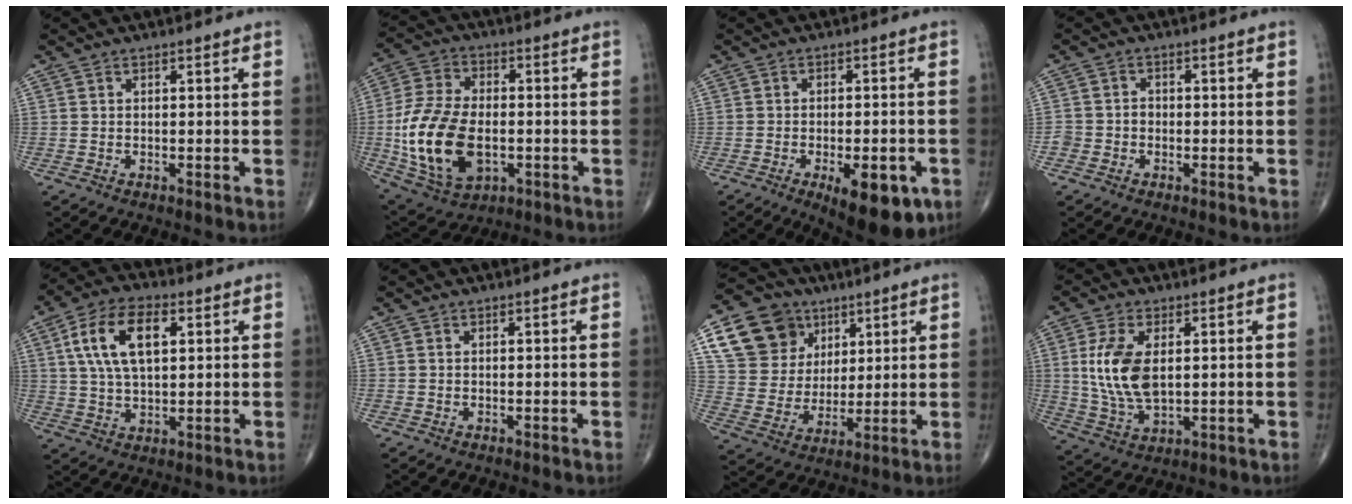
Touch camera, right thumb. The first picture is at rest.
{"total": 18.7, "force": [-3.0, 11.2, 14.7], "torque": [-0.289, 0.001, -0.044]}
{"total": 12.7, "force": [-5.6, 5.2, 10.2], "torque": [-0.123, 0.003, -0.069]}
{"total": 2.7, "force": [-1.1, 2.4, 0.6], "torque": [0.001, 0.016, -0.025]}
{"total": 12.9, "force": [3.6, 6.7, 10.4], "torque": [-0.189, 0.007, 0.066]}
{"total": 0.0}
{"total": 16.3, "force": [7.7, 13.0, 6.3], "torque": [-0.083, -0.012, 0.145]}
{"total": 11.3, "force": [1.7, 6.0, 9.5], "torque": [-0.197, -0.012, 0.040]}